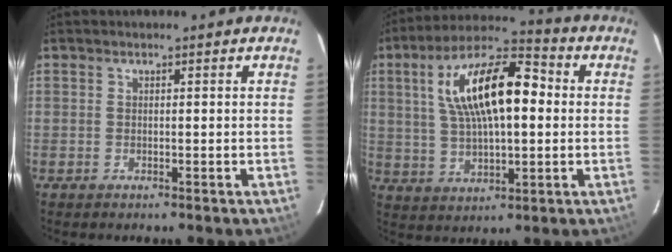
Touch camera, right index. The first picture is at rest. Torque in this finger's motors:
{"motor_torque": [1.08, 0.43, 0.88, 0.21]}